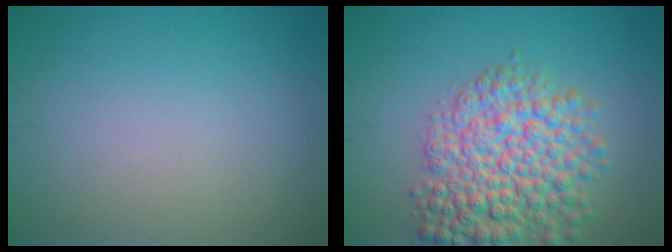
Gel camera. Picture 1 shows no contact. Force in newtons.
{"total": 8.0, "press": 8.0, "slide": 0.3}